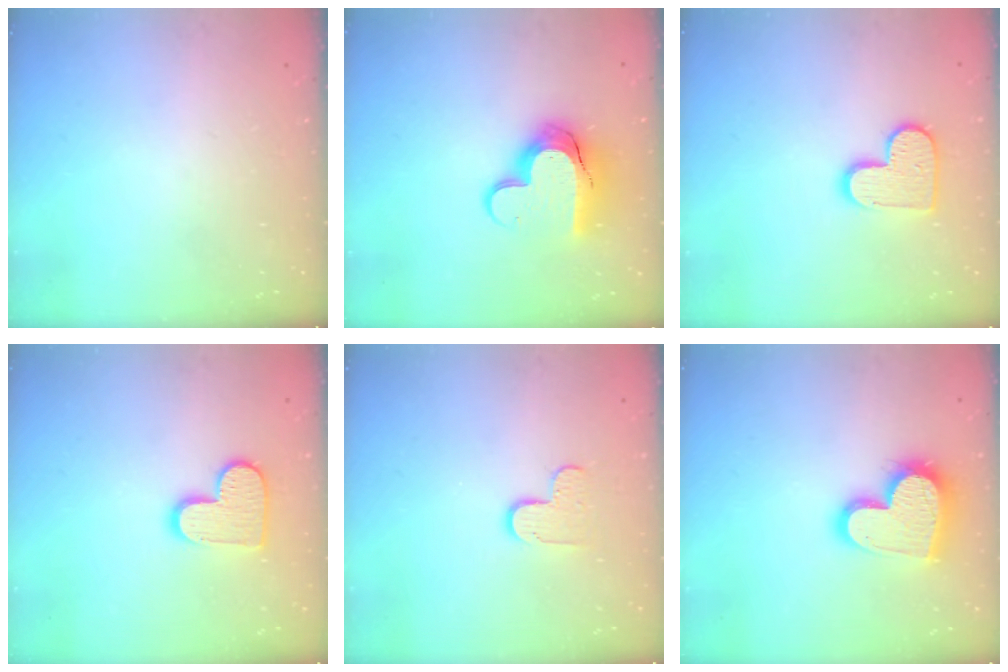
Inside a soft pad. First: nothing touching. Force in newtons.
{"total": 14.0, "press": 13.9, "slide": 0.7}
{"total": 11.5, "press": 11.4, "slide": 0.6}
{"total": 11.7, "press": 11.6, "slide": 0.6}
{"total": 5.5, "press": 5.5, "slide": 0.5}
{"total": 18.9, "press": 18.9, "slide": 1.5}